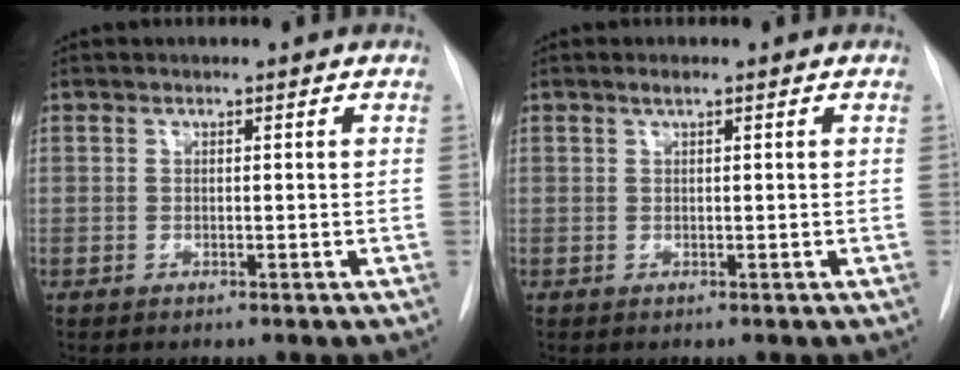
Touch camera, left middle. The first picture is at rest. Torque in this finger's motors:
{"motor_torque": [0.29, -0.19, -0.02, 0.00]}